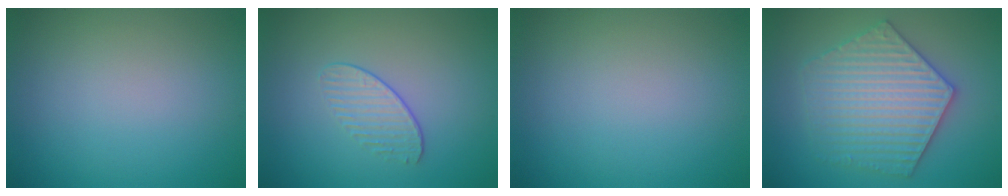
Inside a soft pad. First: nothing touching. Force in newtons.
{"total": 1.6, "press": 1.1, "slide": 1.2}
{"total": 0.0}
{"total": 6.1, "press": 6.1, "slide": 0.8}